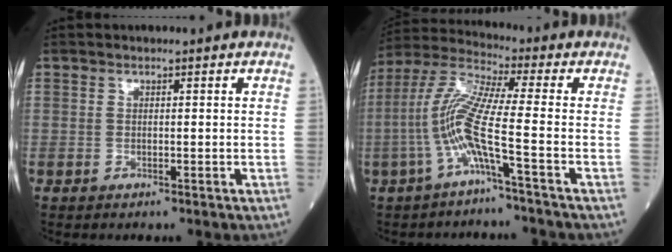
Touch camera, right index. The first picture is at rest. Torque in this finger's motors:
{"motor_torque": [0.51, -0.10, 0.28, 0.21]}